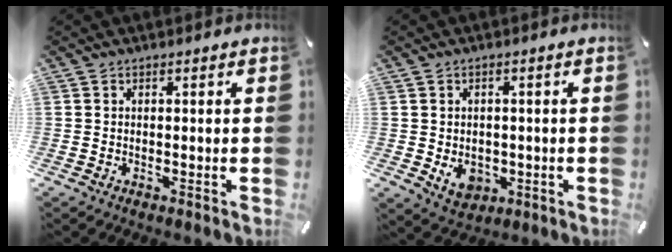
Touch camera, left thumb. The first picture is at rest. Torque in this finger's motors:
{"motor_torque": [0.79, 1.11, 0.77, 0.06, 0.03]}